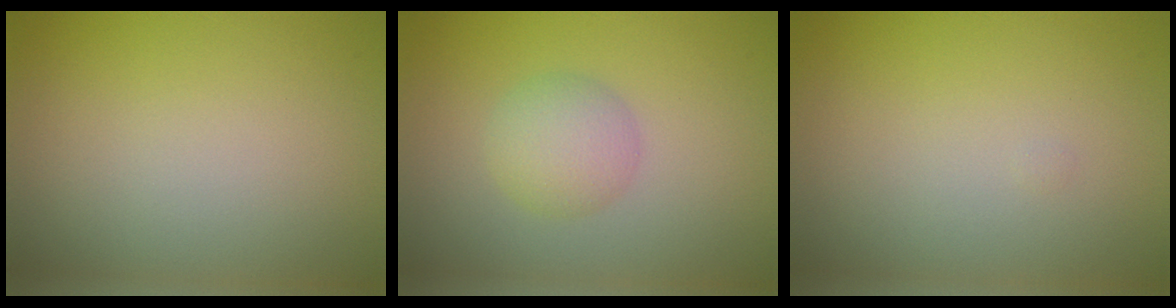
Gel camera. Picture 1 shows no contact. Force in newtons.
{"total": 2.9, "press": 2.9, "slide": 0.1}
{"total": 0.0}